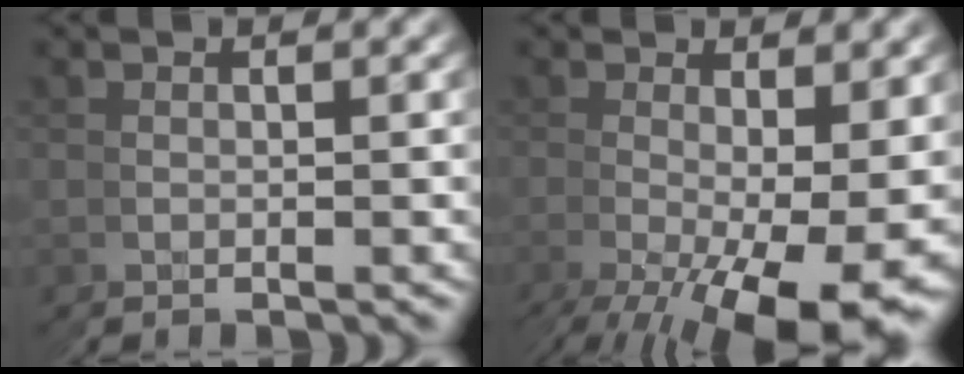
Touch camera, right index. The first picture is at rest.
{"total": 9.3, "force": [-3.6, 3.3, 8.0], "torque": [-0.126, -0.040, -0.029]}